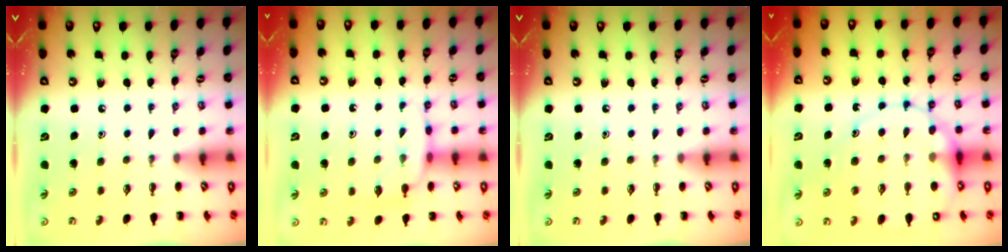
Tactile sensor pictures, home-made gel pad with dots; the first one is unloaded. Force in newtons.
{"total": 8.1, "press": 7.9, "slide": 1.5}
{"total": 0.0}
{"total": 16.7, "press": 16.4, "slide": 3.4}